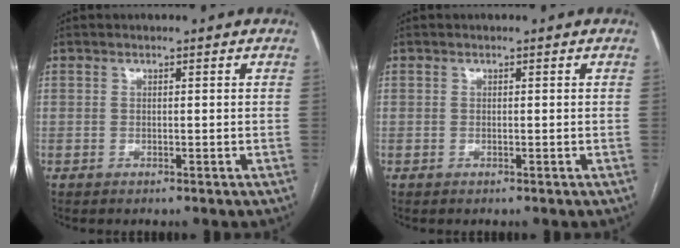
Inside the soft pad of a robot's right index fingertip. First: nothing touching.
{"total": 0.0}